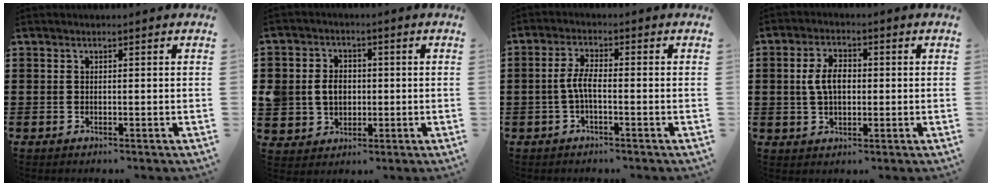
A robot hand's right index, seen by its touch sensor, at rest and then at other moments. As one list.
[{"total": 5.7, "force": [-0.1, 5.1, 2.6], "torque": [-0.073, 0.015, -0.004]}, {"total": 3.7, "force": [-1.0, 1.0, 3.4], "torque": [-0.084, -0.003, -0.026]}, {"total": 5.3, "force": [0.3, 3.1, 4.3], "torque": [-0.097, 0.010, 0.000]}]